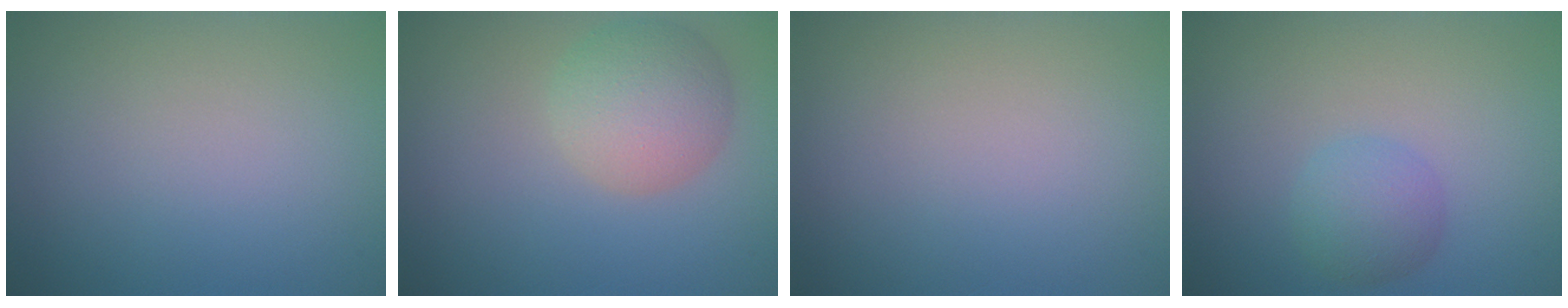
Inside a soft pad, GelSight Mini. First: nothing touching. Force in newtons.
{"total": 4.8, "press": 4.8, "slide": 0.2}
{"total": 0.0}
{"total": 2.7, "press": 2.7, "slide": 0.1}